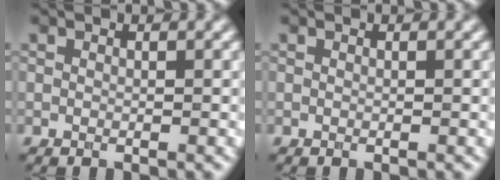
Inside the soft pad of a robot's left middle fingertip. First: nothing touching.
{"total": 0.0}